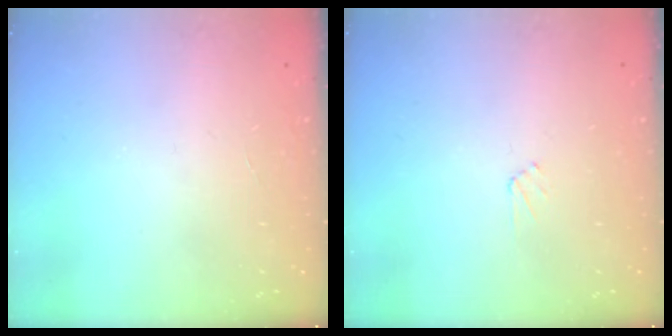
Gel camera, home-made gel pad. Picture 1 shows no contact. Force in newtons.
{"total": 3.3, "press": 3.3, "slide": 0.4}